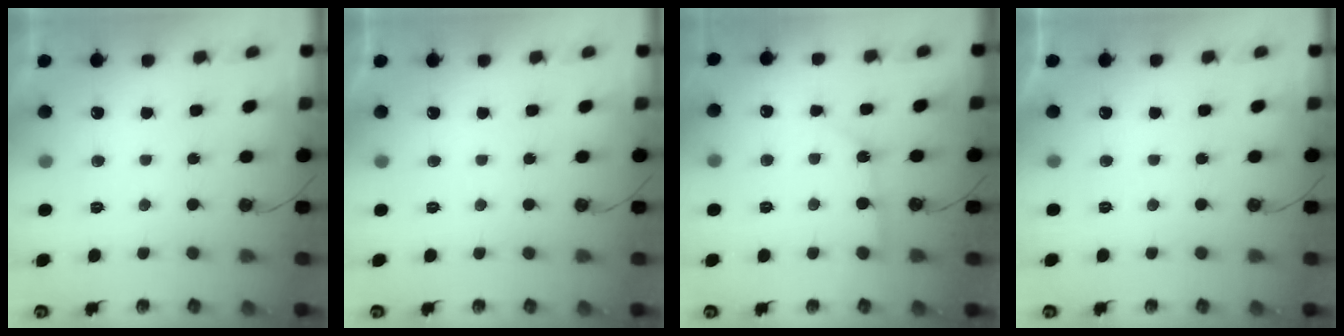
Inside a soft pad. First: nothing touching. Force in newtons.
{"total": 0.0}
{"total": 3.0, "press": 3.0, "slide": 0.2}
{"total": 0.0}